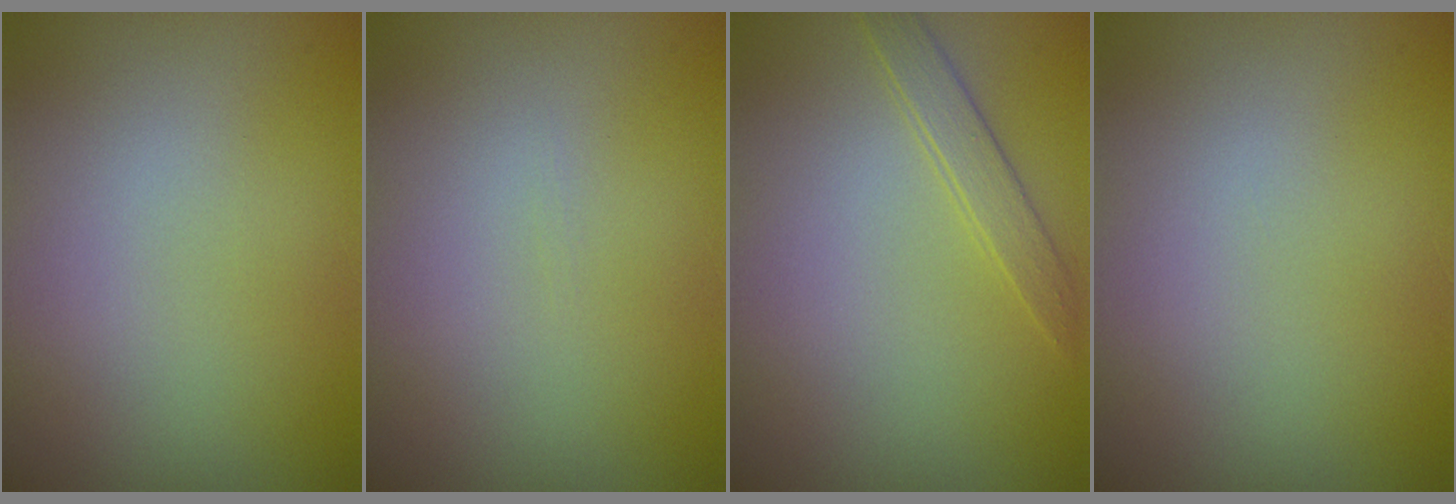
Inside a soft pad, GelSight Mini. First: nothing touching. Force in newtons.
{"total": 0.0}
{"total": 1.6, "press": 1.6, "slide": 0.1}
{"total": 0.0}